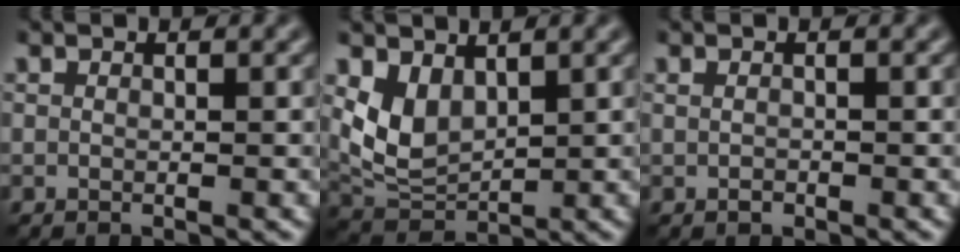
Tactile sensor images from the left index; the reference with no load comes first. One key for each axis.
{"total": 3.3, "fx": 0.9, "fy": 2.3, "fz": 2.2, "tx": -0.054, "ty": -0.008, "tz": 0.030}
{"total": 0.7, "fx": -0.7, "fy": 0.1, "fz": 0.0, "tx": -0.002, "ty": -0.001, "tz": -0.007}